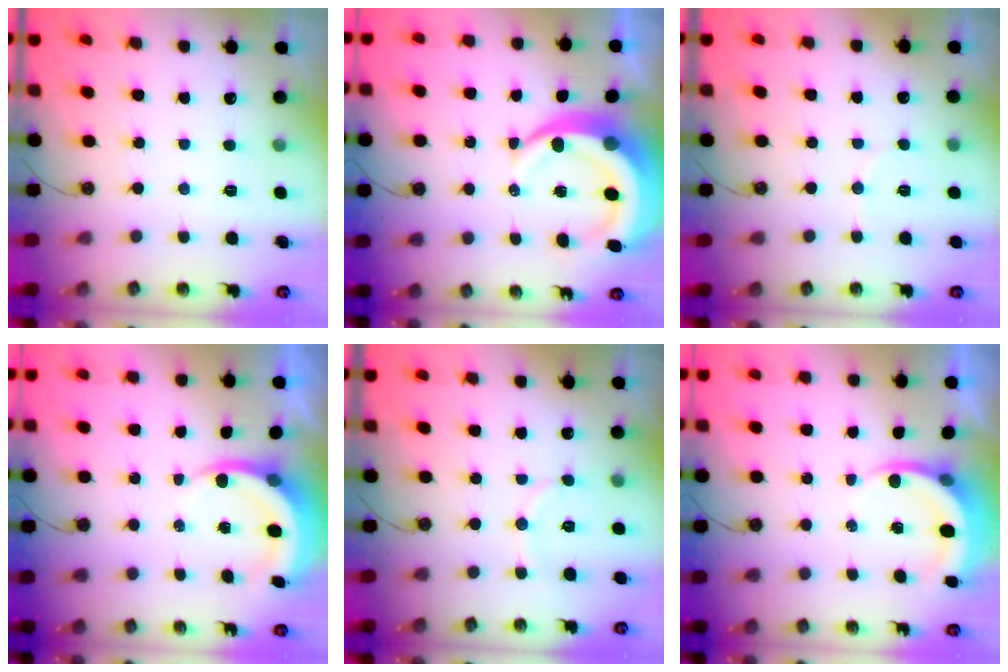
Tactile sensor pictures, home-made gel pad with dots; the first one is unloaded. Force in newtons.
{"total": 12.7, "press": 12.6, "slide": 1.5}
{"total": 5.3, "press": 5.2, "slide": 1.1}
{"total": 5.5, "press": 5.4, "slide": 0.4}
{"total": 6.4, "press": 6.2, "slide": 1.5}
{"total": 4.7, "press": 4.7, "slide": 0.3}